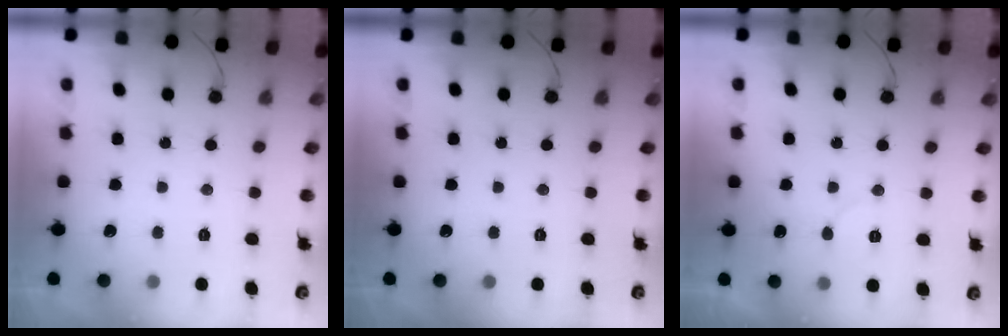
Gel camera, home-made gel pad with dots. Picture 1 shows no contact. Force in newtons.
{"total": 0.0}
{"total": 6.1, "press": 6.1, "slide": 0.6}